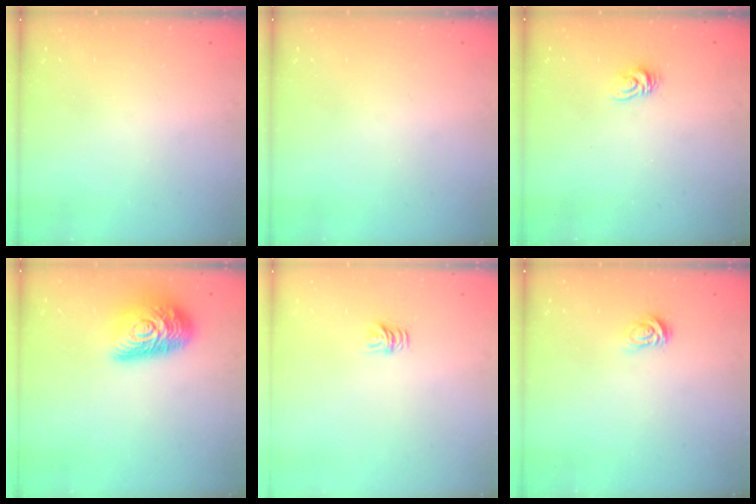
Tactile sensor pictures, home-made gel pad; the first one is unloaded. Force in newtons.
{"total": 0.0}
{"total": 4.5, "press": 4.5, "slide": 0.2}
{"total": 16.1, "press": 16.1, "slide": 1.0}
{"total": 5.1, "press": 5.1, "slide": 0.5}
{"total": 3.1, "press": 3.1, "slide": 0.4}